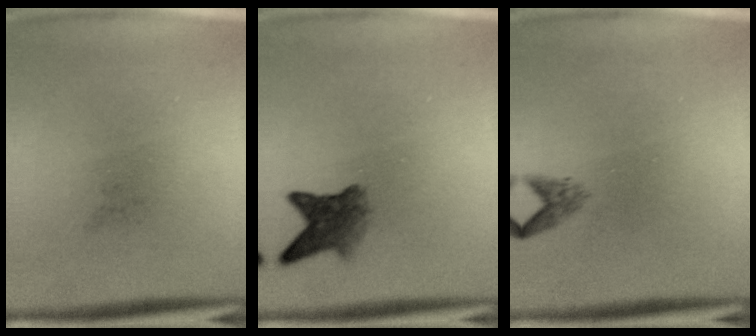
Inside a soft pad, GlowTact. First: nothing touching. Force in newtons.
{"total": 4.0}
{"total": 1.3}